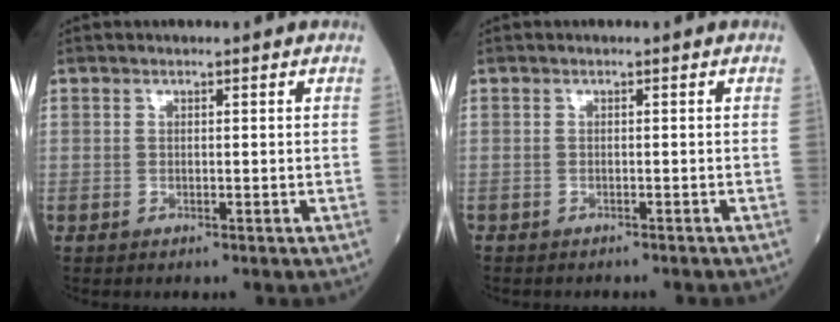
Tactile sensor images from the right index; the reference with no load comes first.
{"total": 3.5, "force": [-3.2, 1.0, 1.1], "torque": [-0.018, -0.004, -0.039]}